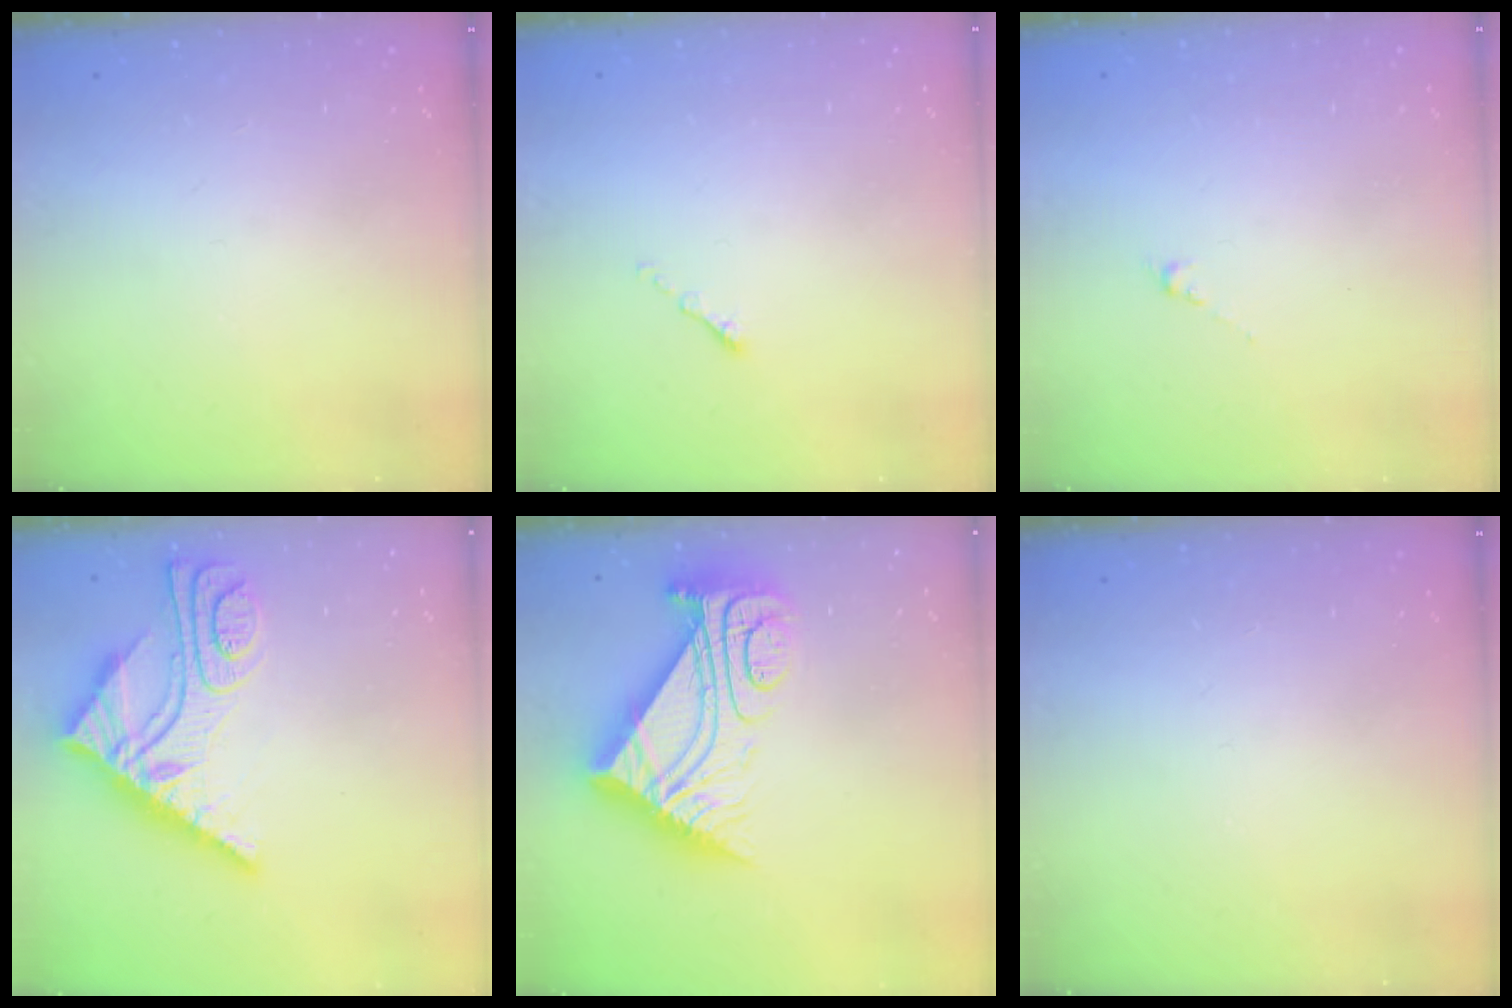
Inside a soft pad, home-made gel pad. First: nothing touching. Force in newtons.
{"total": 0.0}
{"total": 0.0}
{"total": 13.2, "press": 13.1, "slide": 1.5}
{"total": 16.2, "press": 16.1, "slide": 1.5}
{"total": 0.0}